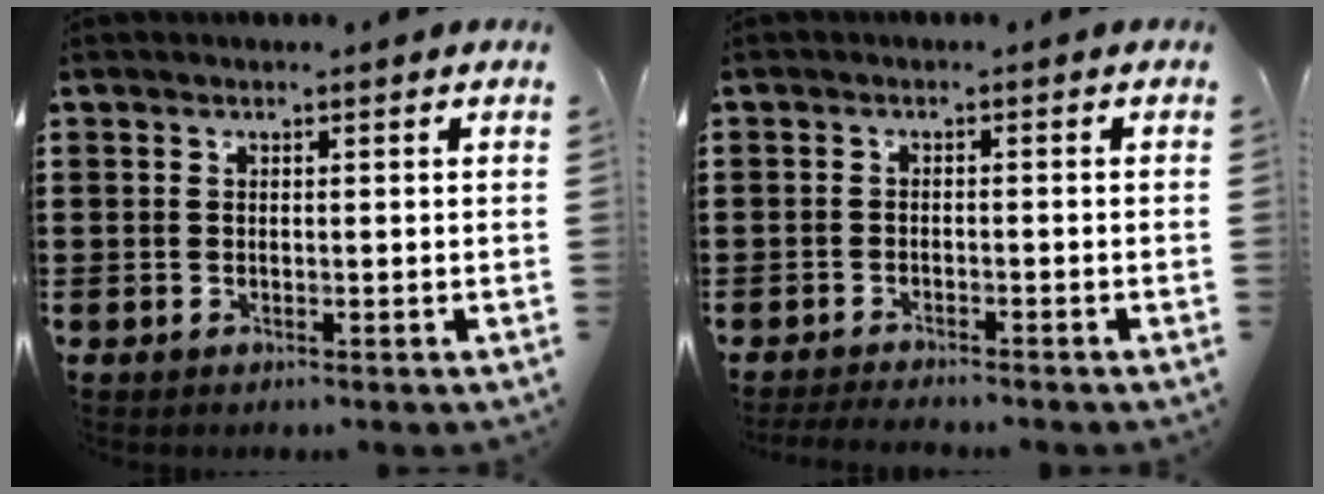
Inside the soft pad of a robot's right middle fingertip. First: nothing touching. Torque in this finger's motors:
{"motor_torque": [0.00, 0.00, -0.17, -0.01]}